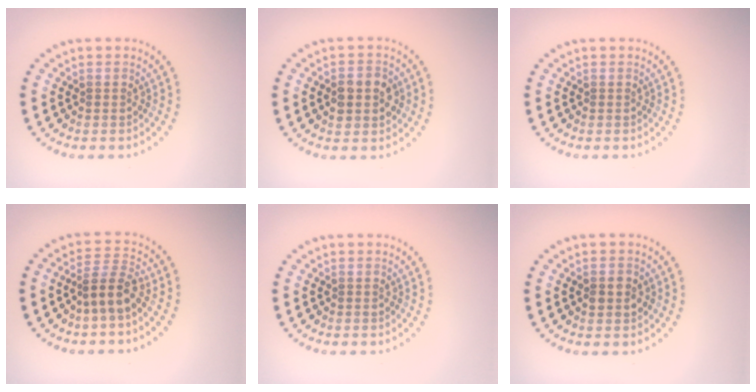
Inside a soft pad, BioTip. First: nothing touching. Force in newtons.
{"total": 3.4, "press": 3.4, "slide": 0.1}
{"total": 0.0}
{"total": 2.9, "press": 2.3, "slide": 1.8}
{"total": 0.0}
{"total": 1.5, "press": 1.5, "slide": 0.1}